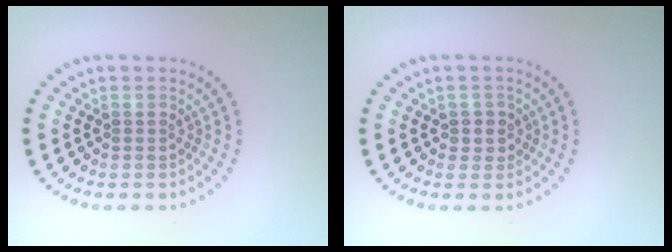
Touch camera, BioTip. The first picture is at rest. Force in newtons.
{"total": 1.3, "press": 1.2, "slide": 0.6}